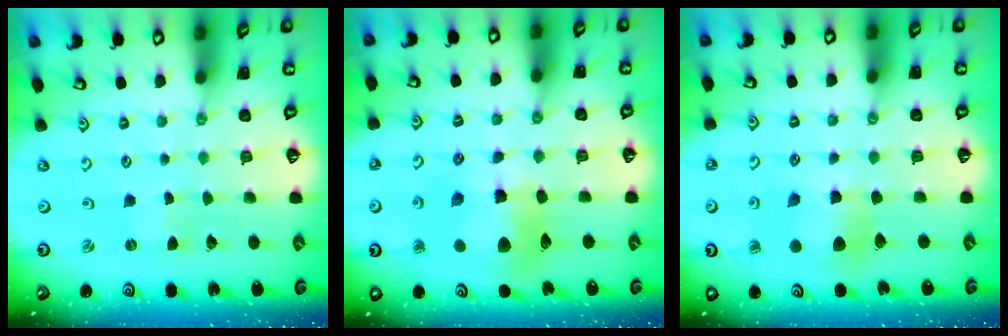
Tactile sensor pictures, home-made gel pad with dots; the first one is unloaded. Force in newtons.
{"total": 15.2, "press": 15.0, "slide": 2.4}
{"total": 7.8, "press": 7.8, "slide": 0.6}